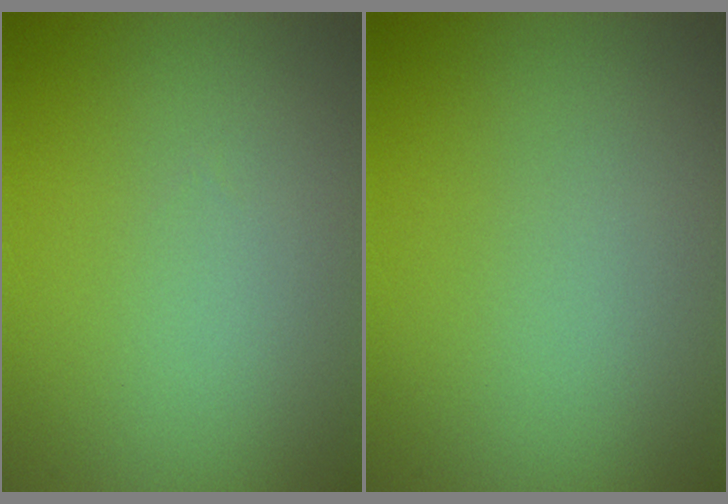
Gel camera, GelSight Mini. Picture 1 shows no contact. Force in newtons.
{"total": 0.0}